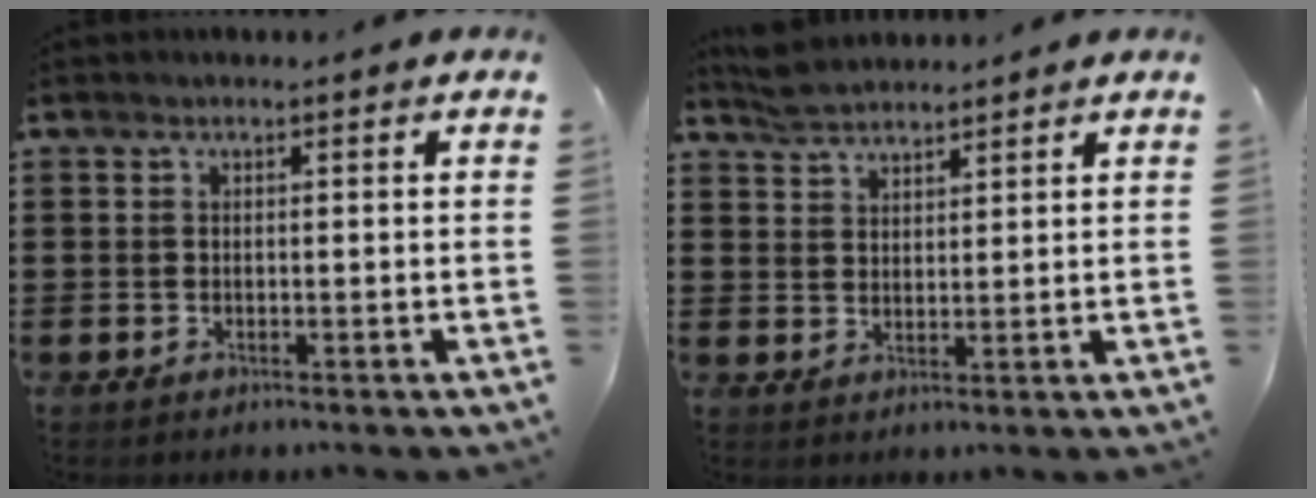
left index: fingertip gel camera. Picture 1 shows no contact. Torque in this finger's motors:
{"motor_torque": [-0.09, -0.05, -0.15, -0.06]}